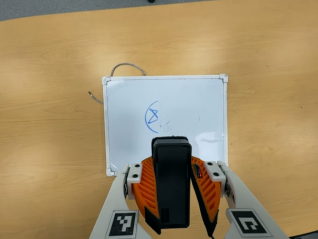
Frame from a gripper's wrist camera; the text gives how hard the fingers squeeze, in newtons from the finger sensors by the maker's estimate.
{"total": 8.4, "left": 8.1, "right": 8.8}